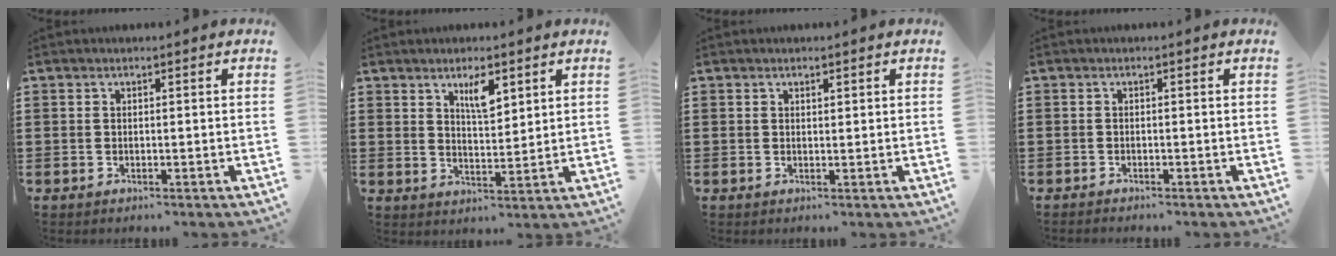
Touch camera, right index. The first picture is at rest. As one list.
[{"total": 4.5, "force": [2.7, 1.5, 3.3], "torque": [-0.057, -0.002, 0.043]}, {"total": 0.6, "force": [0.4, 0.3, 0.2], "torque": [-0.005, 0.002, 0.008]}, {"total": 0.6, "force": [-0.6, 0.0, 0.0], "torque": [-0.002, -0.002, -0.012]}]